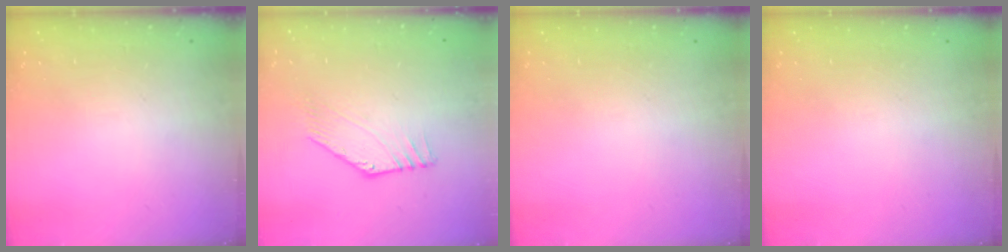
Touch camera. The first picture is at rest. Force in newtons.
{"total": 2.8, "press": 2.8, "slide": 0.2}
{"total": 0.0}
{"total": 0.0}